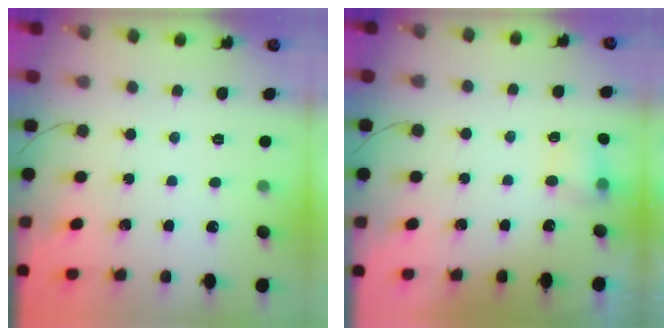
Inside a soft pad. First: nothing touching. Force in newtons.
{"total": 5.6, "press": 5.4, "slide": 1.5}